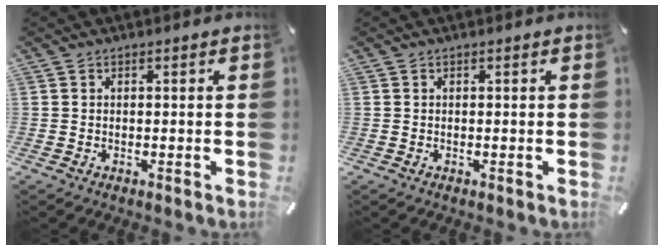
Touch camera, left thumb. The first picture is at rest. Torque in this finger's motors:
{"motor_torque": [0.00, 0.00, 0.00, 0.00, 0.00]}